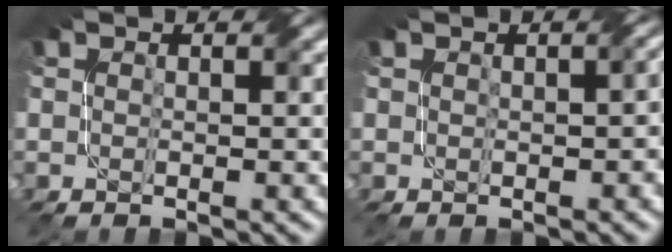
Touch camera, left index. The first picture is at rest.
{"total": 2.7, "force": [0.0, 1.5, 2.3], "torque": [-0.015, -0.001, 0.014]}